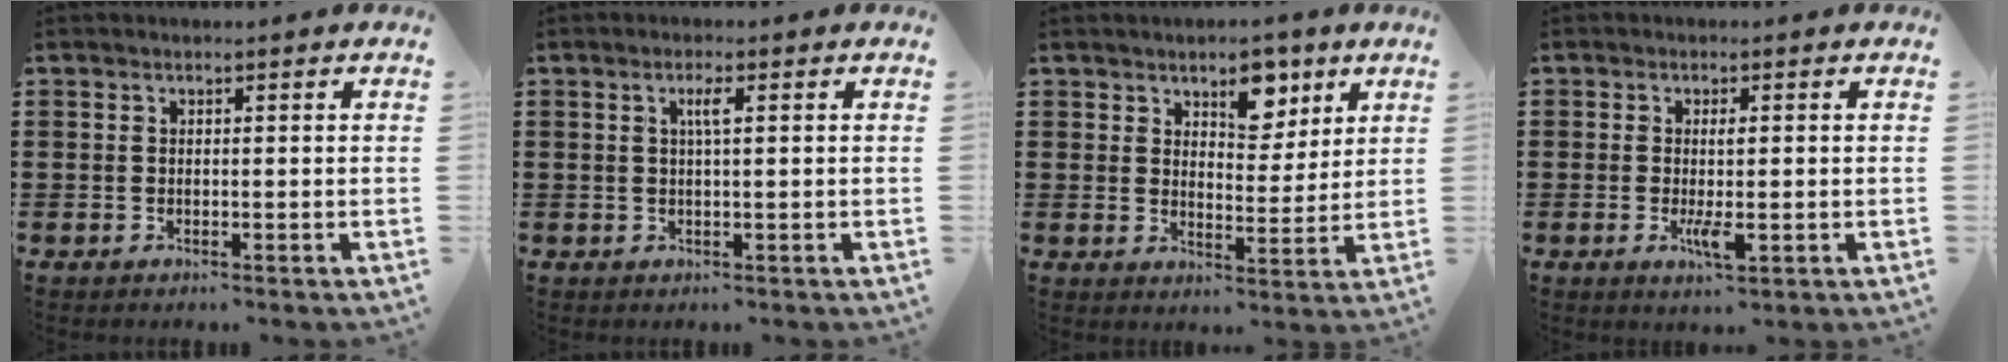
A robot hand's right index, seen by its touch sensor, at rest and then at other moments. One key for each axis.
{"total": 2.2, "fx": 0.7, "fy": 0.2, "fz": 2.0, "tx": -0.041, "ty": 0.003, "tz": 0.009}
{"total": 6.7, "fx": 4.5, "fy": 3.8, "fz": 3.2, "tx": -0.049, "ty": -0.004, "tz": 0.076}
{"total": 3.5, "fx": -0.6, "fy": 0.9, "fz": 3.3, "tx": -0.070, "ty": -0.006, "tz": -0.015}